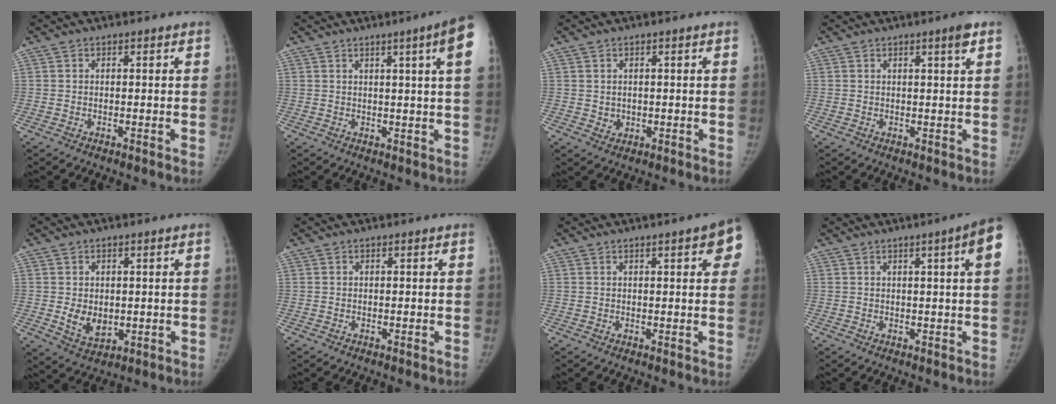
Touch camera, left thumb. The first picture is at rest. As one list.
[{"total": 8.2, "force": [3.5, -0.7, 7.4], "torque": [-0.090, -0.007, 0.036]}, {"total": 1.9, "force": [0.2, 1.8, 0.7], "torque": [-0.007, -0.002, 0.010]}, {"total": 2.3, "force": [1.2, -0.1, 1.9], "torque": [-0.030, -0.007, 0.019]}, {"total": 5.7, "force": [-0.1, 4.3, 3.8], "torque": [-0.045, -0.012, 0.014]}, {"total": 0.0}, {"total": 7.0, "force": [2.9, 1.7, 6.2], "torque": [-0.056, -0.001, 0.028]}, {"total": 6.9, "force": [2.4, 0.0, 6.5], "torque": [-0.078, 0.001, 0.025]}]